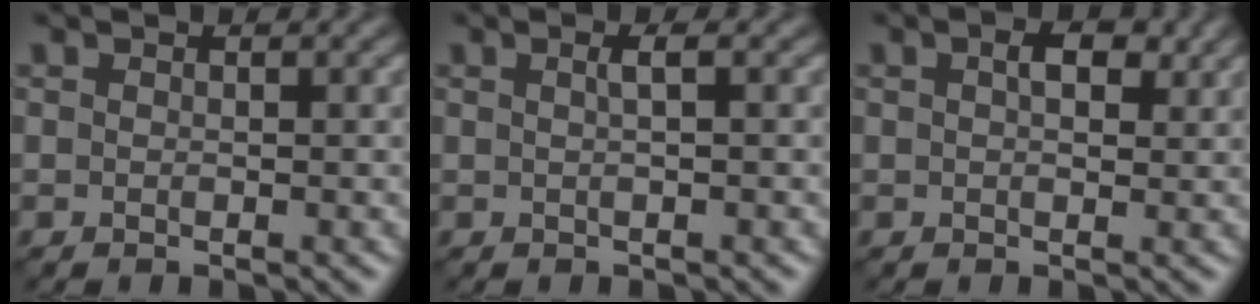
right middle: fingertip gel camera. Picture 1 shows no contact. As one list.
[{"total": 1.2, "force": [0.2, 0.2, 1.2], "torque": [-0.018, 0.008, 0.001]}, {"total": 2.2, "force": [0.8, 1.1, 1.8], "torque": [-0.026, 0.003, 0.011]}]